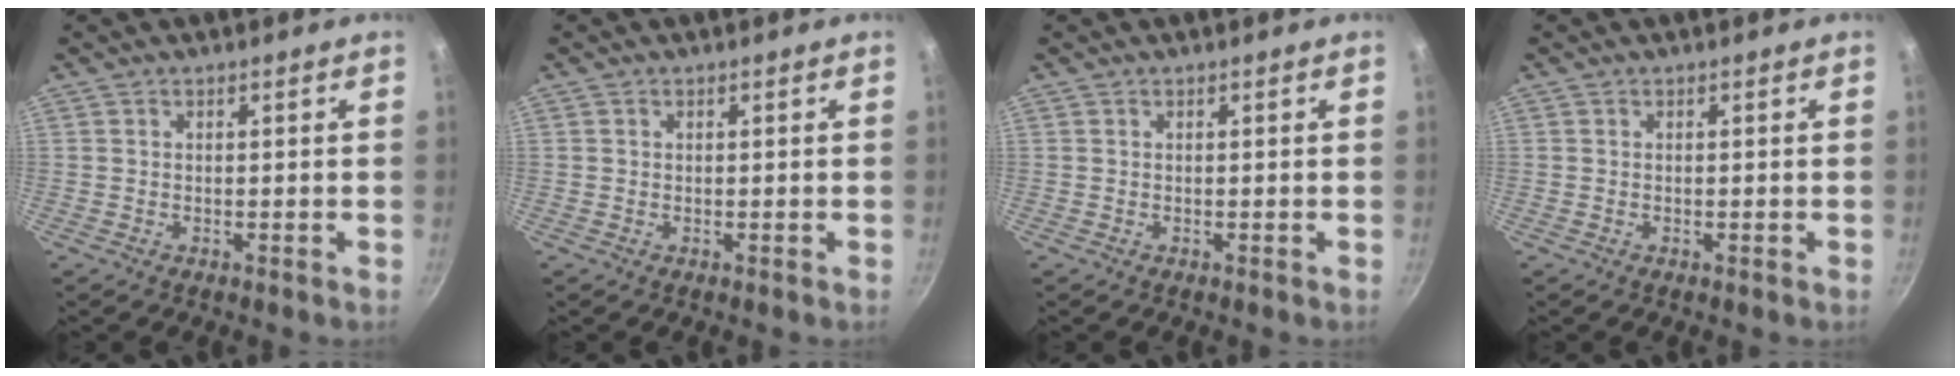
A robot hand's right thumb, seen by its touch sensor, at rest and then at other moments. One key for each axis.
{"total": 0.0}
{"total": 0.0}
{"total": 0.0}